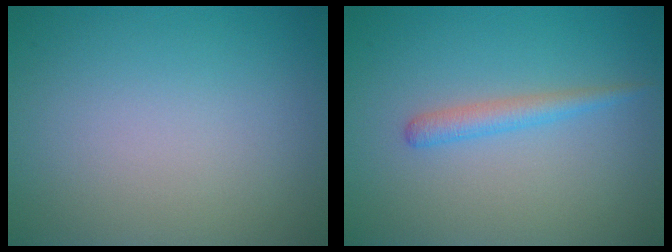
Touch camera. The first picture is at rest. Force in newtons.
{"total": 1.8, "press": 1.8, "slide": 0.1}